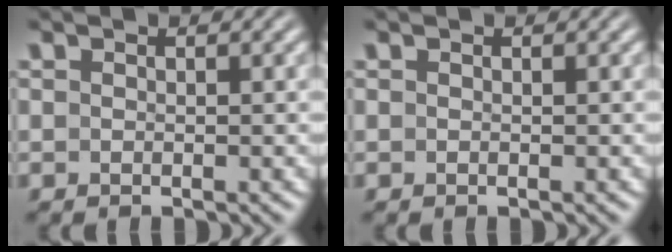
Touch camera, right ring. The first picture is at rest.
{"total": 0.0}